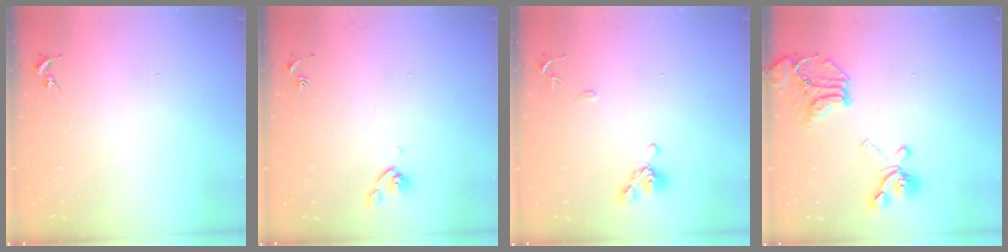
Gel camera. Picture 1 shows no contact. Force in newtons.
{"total": 4.6, "press": 4.5, "slide": 0.9}
{"total": 10.4, "press": 10.3, "slide": 1.6}
{"total": 17.4, "press": 17.3, "slide": 1.8}